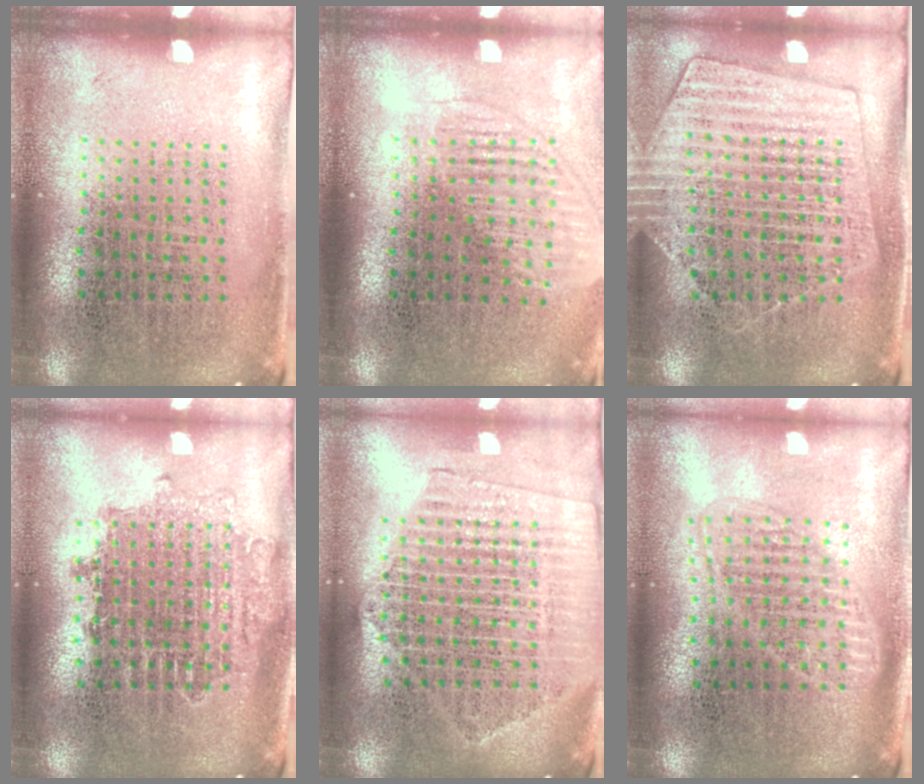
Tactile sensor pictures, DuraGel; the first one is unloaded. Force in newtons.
{"total": 1.5, "press": 1.3, "slide": 0.8}
{"total": 1.5, "press": 1.5, "slide": 0.2}
{"total": 1.6, "press": 1.4, "slide": 0.7}
{"total": 2.1, "press": 1.9, "slide": 0.9}
{"total": 1.5, "press": 1.3, "slide": 0.8}